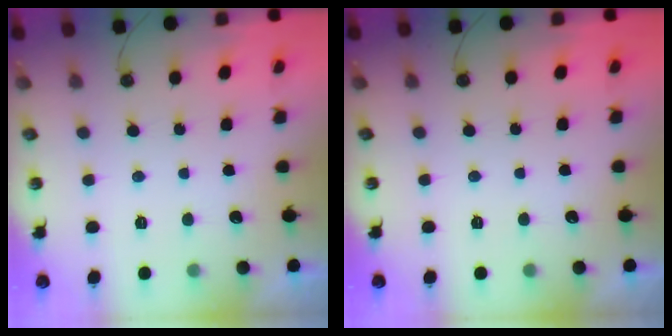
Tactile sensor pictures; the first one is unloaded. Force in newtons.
{"total": 0.0}